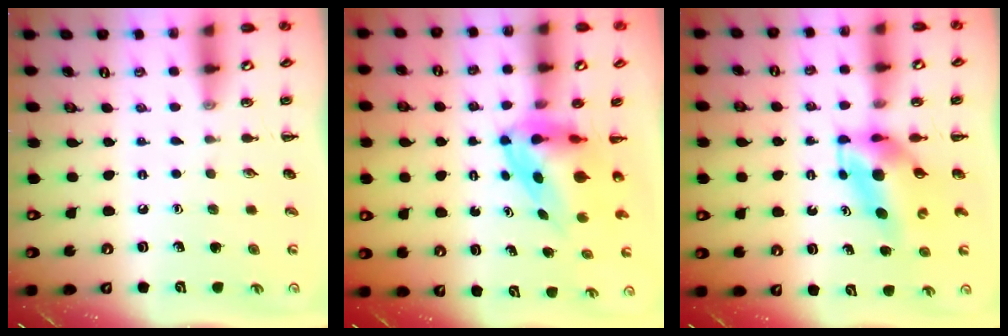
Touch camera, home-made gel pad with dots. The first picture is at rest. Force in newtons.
{"total": 5.0, "press": 4.8, "slide": 1.5}
{"total": 5.4, "press": 5.1, "slide": 1.5}